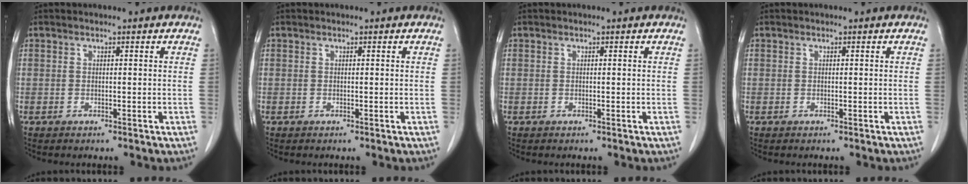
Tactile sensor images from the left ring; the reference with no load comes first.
{"total": 0.0}
{"total": 0.0}
{"total": 0.0}